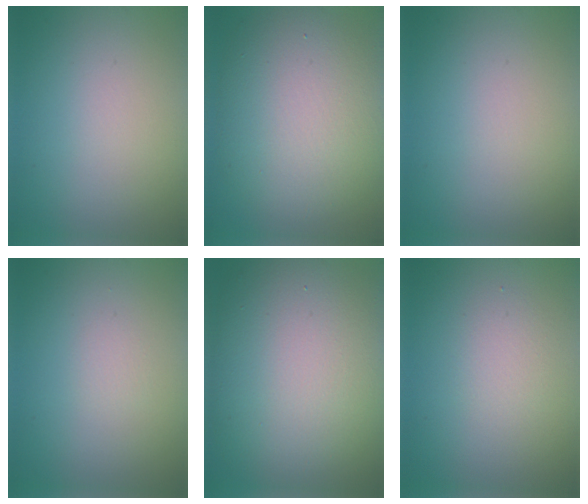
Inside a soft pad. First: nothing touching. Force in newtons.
{"total": 10.1, "press": 10.1, "slide": 0.6}
{"total": 0.0}
{"total": 0.5, "press": 0.5, "slide": 0.0}
{"total": 14.6, "press": 14.5, "slide": 0.7}
{"total": 1.7, "press": 1.7, "slide": 0.2}